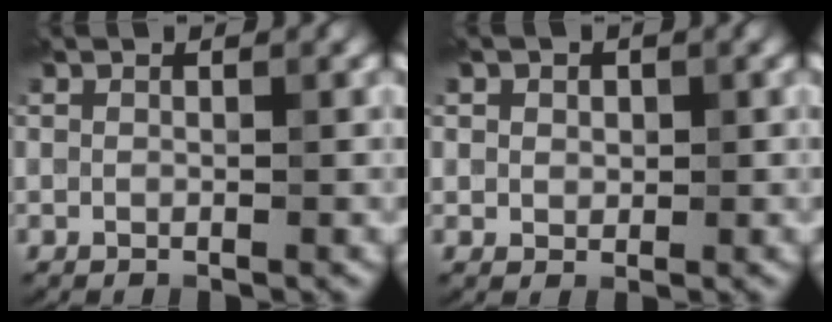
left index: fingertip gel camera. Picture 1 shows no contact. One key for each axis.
{"total": 1.5, "fx": 0.6, "fy": 1.3, "fz": 0.3, "tx": 0.002, "ty": 0.003, "tz": 0.006}